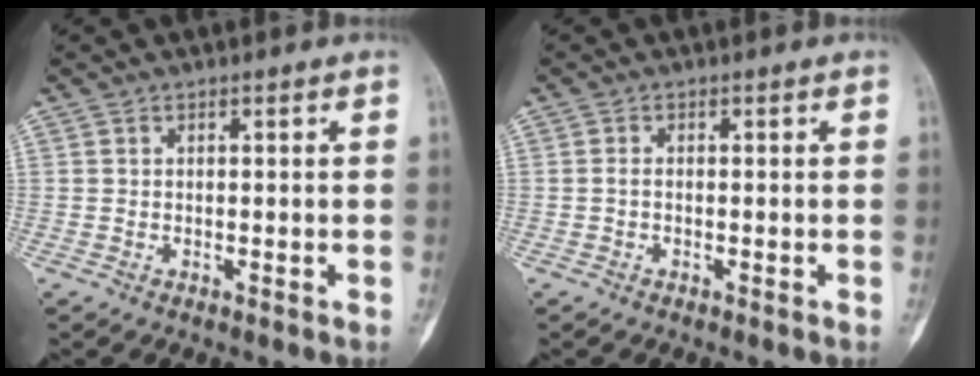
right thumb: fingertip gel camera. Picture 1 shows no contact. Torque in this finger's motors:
{"motor_torque": [-0.62, -0.20, 0.16, -0.15, 0.01]}